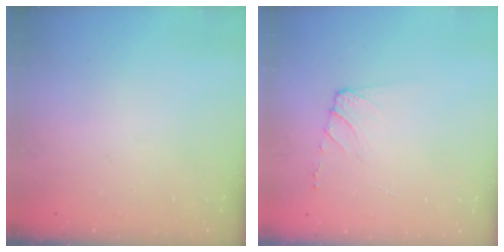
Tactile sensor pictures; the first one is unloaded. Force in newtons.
{"total": 7.0, "press": 6.9, "slide": 1.0}